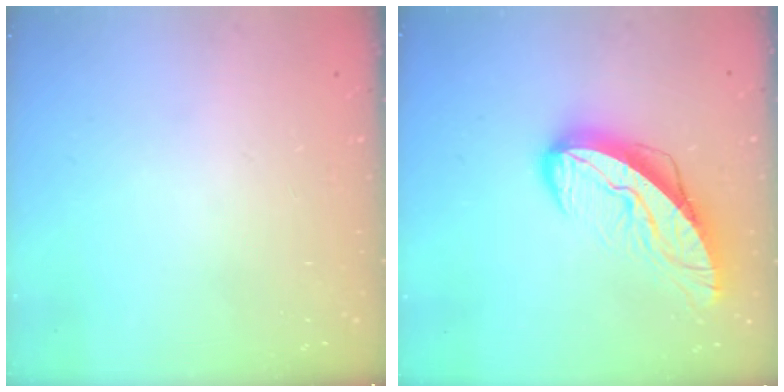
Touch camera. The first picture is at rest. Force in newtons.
{"total": 14.1, "press": 14.0, "slide": 1.3}